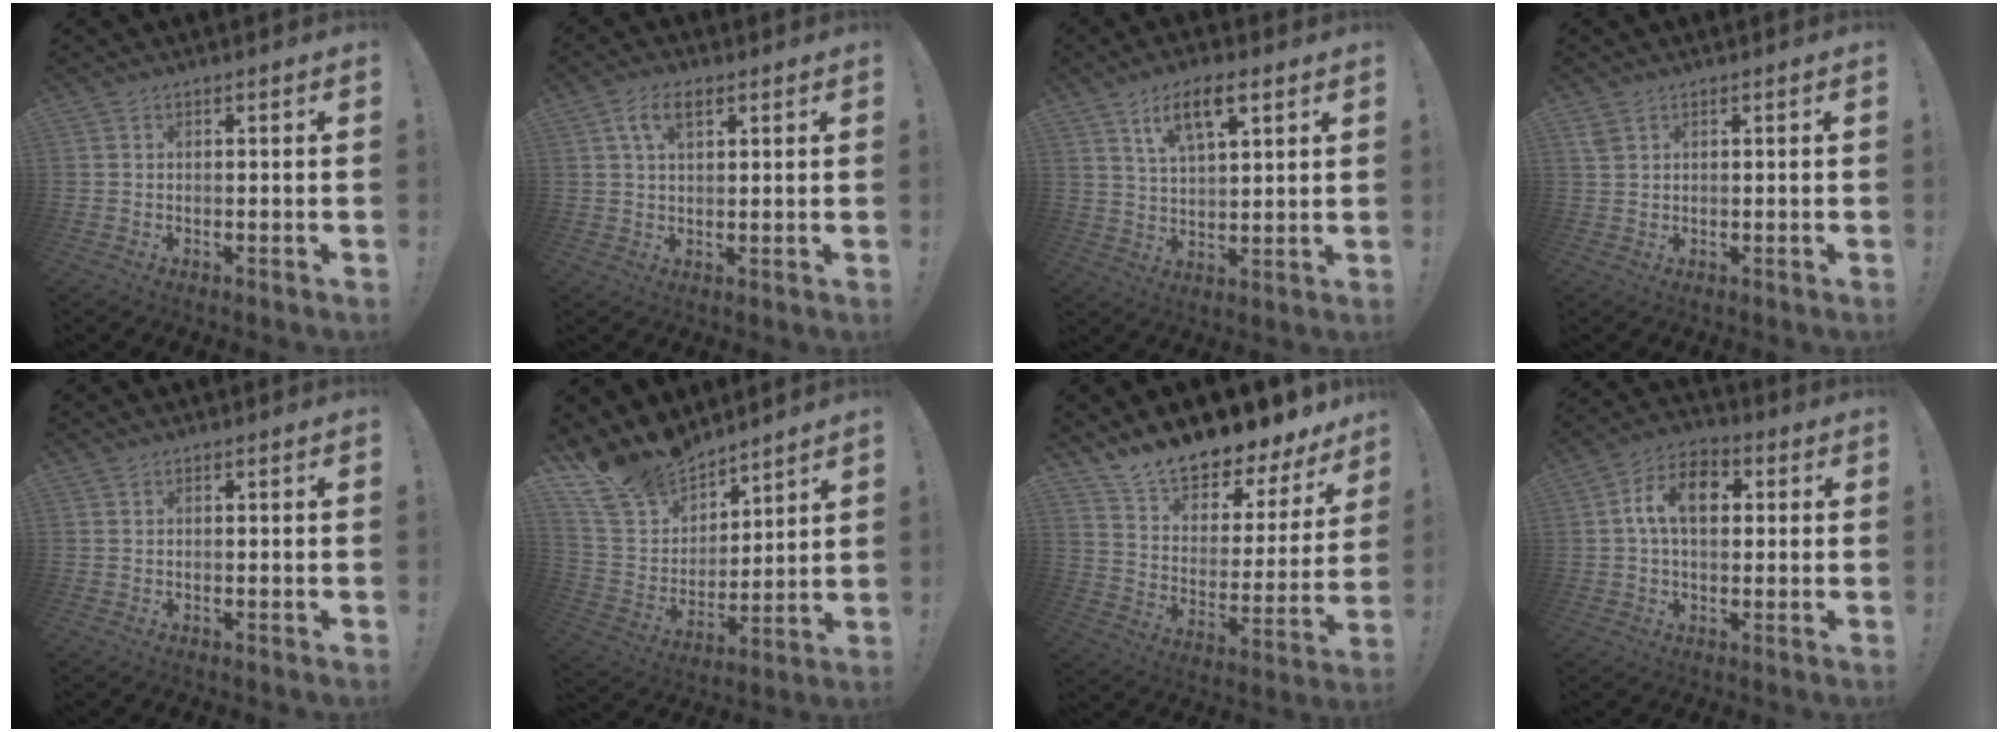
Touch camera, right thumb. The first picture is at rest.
{"total": 6.8, "force": [3.1, 3.6, 4.9], "torque": [-0.088, 0.005, 0.057]}
{"total": 9.8, "force": [5.6, 4.0, 7.0], "torque": [-0.114, -0.014, 0.099]}
{"total": 2.5, "force": [1.6, 1.4, 1.4], "torque": [-0.025, -0.004, 0.030]}
{"total": 0.0}
{"total": 15.7, "force": [13.5, 7.4, 2.7], "torque": [-0.071, -0.109, 0.258]}
{"total": 12.8, "force": [11.9, 2.8, 3.4], "torque": [-0.076, -0.110, 0.206]}
{"total": 11.9, "force": [2.4, 7.8, 8.7], "torque": [-0.139, 0.018, 0.046]}